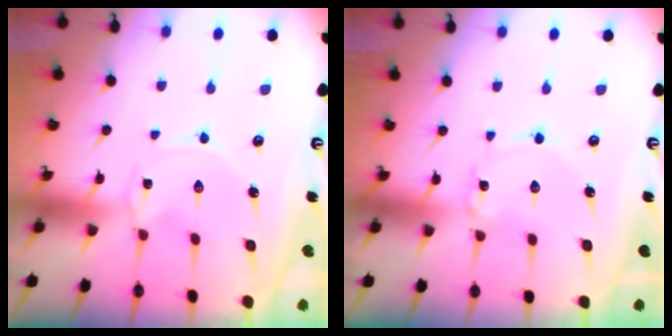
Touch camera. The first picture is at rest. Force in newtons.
{"total": 1.2, "press": 1.2, "slide": 0.1}